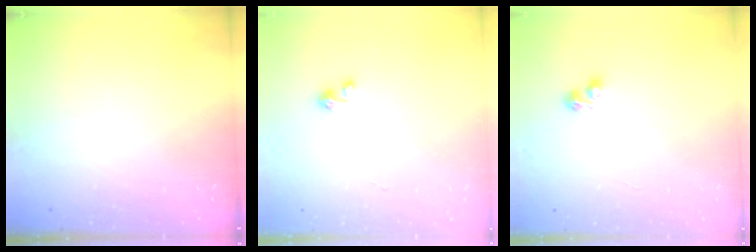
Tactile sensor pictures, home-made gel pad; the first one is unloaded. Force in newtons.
{"total": 1.5, "press": 1.5, "slide": 0.1}
{"total": 3.8, "press": 3.8, "slide": 0.7}